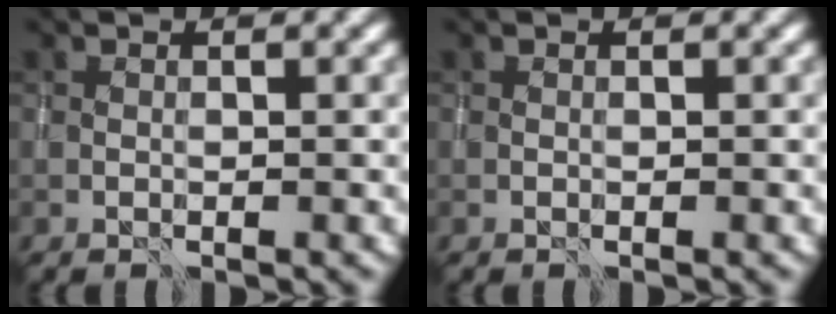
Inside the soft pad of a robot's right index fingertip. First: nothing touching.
{"total": 0.0}